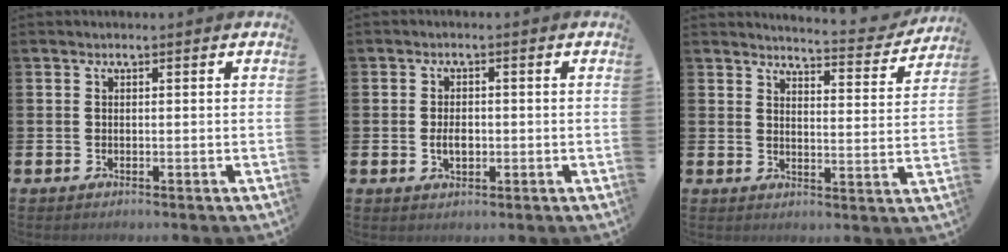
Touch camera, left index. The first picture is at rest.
{"total": 2.5, "force": [-0.3, 1.5, 1.9], "torque": [-0.019, -0.003, -0.010]}
{"total": 4.5, "force": [4.4, 0.3, 0.7], "torque": [-0.010, -0.038, 0.070]}